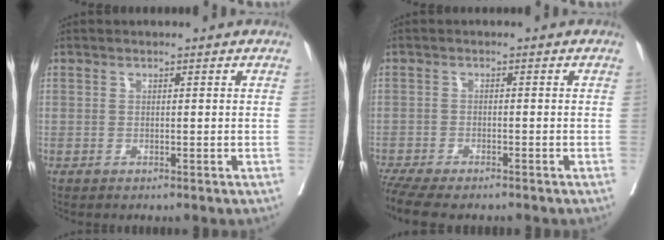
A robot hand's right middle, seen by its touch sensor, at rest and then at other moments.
{"total": 9.0, "force": [-7.6, 2.2, 4.4], "torque": [-0.080, -0.010, -0.120]}